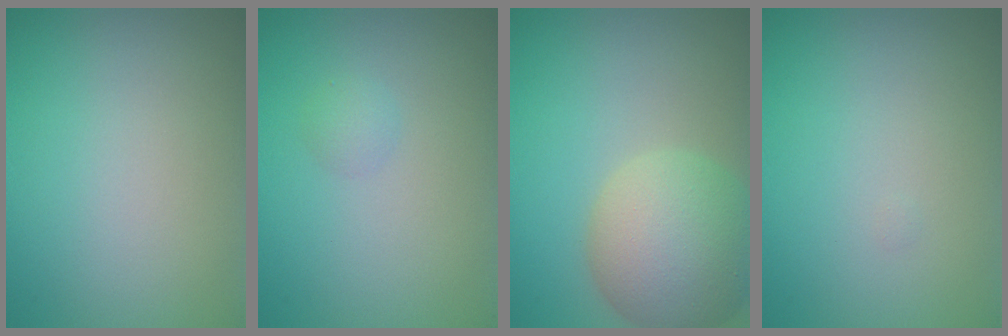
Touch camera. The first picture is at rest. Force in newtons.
{"total": 1.0, "press": 1.0, "slide": 0.1}
{"total": 8.6, "press": 8.5, "slide": 0.6}
{"total": 0.0}